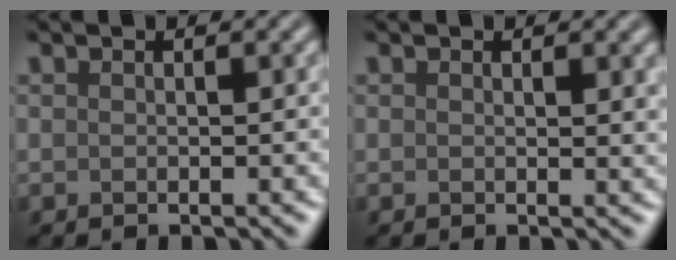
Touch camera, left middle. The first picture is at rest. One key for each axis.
{"total": 0.9, "fx": 0.5, "fy": 0.3, "fz": 0.7, "tx": -0.005, "ty": -0.004, "tz": 0.008}